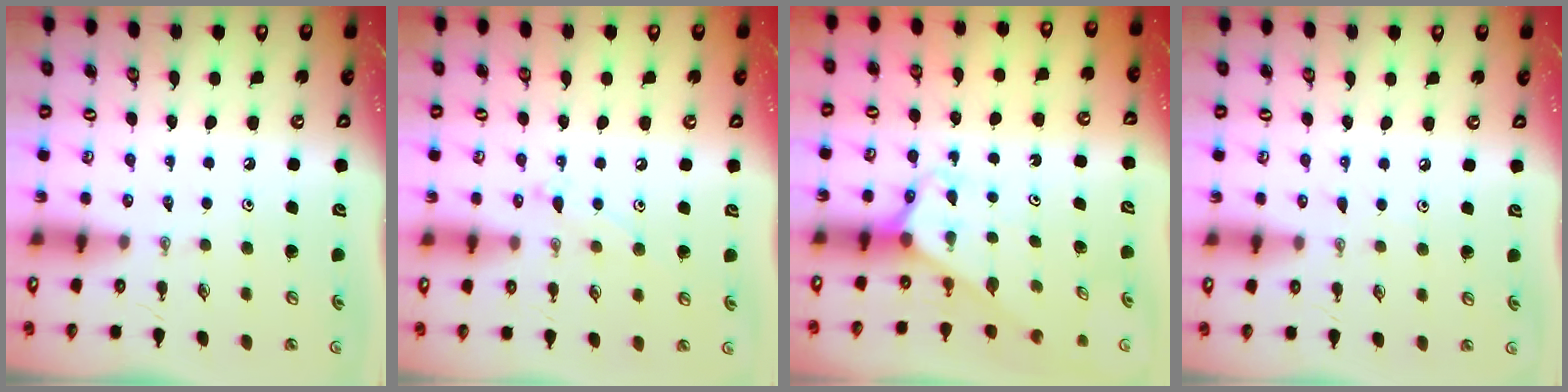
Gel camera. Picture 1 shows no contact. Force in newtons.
{"total": 7.4, "press": 7.4, "slide": 0.6}
{"total": 2.5, "press": 2.5, "slide": 0.1}
{"total": 3.0, "press": 3.0, "slide": 0.3}